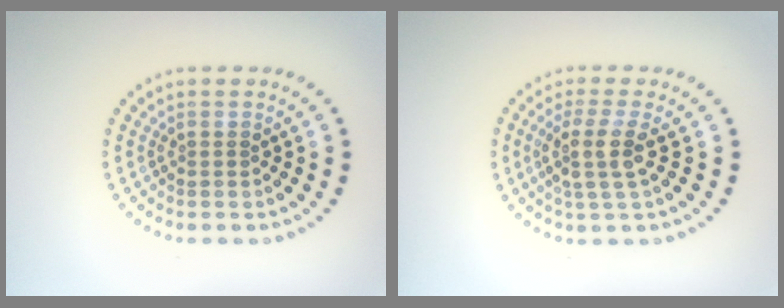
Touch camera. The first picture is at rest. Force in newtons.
{"total": 3.0, "press": 2.3, "slide": 1.9}